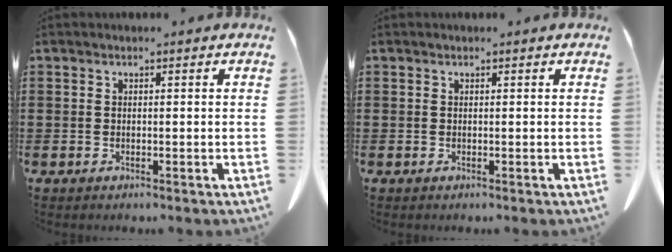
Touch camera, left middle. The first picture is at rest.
{"total": 0.0}